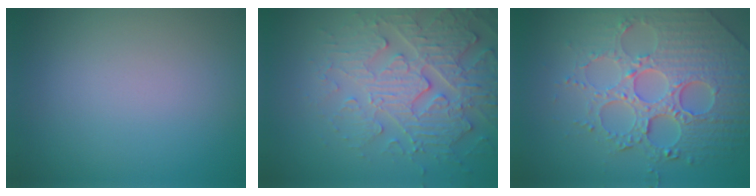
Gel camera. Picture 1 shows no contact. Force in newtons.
{"total": 5.5, "press": 5.1, "slide": 2.0}
{"total": 8.1, "press": 6.0, "slide": 5.5}